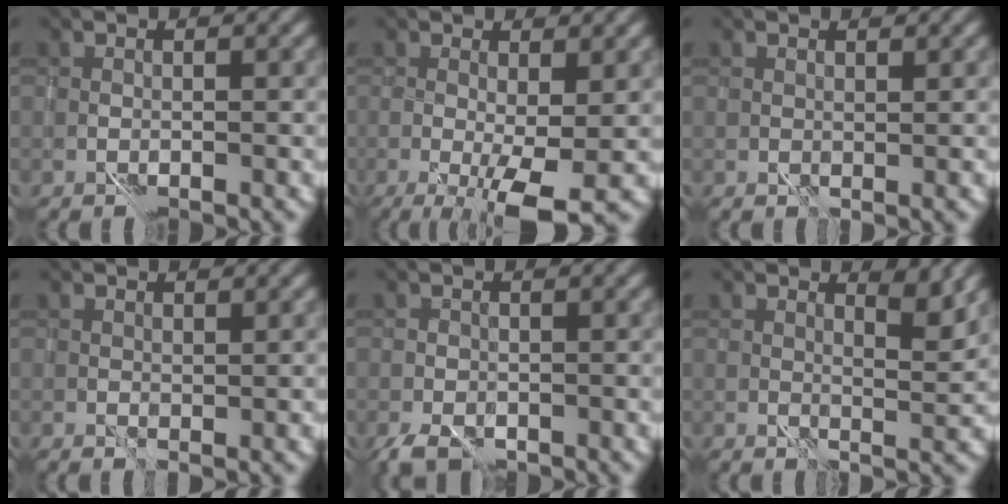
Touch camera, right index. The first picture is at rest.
{"total": 4.1, "force": [-0.2, 0.5, 4.1], "torque": [-0.071, -0.002, -0.001]}
{"total": 1.2, "force": [1.2, -0.2, 0.0], "torque": [0.000, 0.004, 0.023]}
{"total": 1.1, "force": [1.1, -0.1, 0.1], "torque": [-0.001, 0.004, 0.022]}
{"total": 2.7, "force": [-1.7, 1.4, 1.7], "torque": [-0.024, -0.005, -0.030]}
{"total": 3.2, "force": [2.8, 0.1, 1.4], "torque": [-0.015, 0.002, 0.049]}